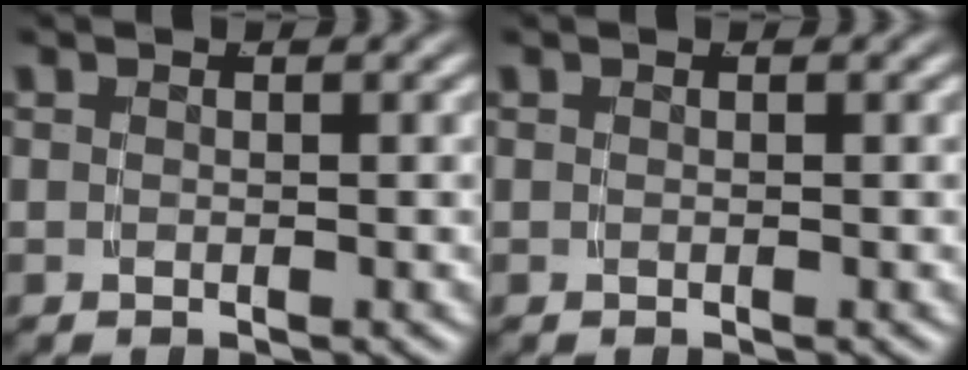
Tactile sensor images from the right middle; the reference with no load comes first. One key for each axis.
{"total": 0.0}